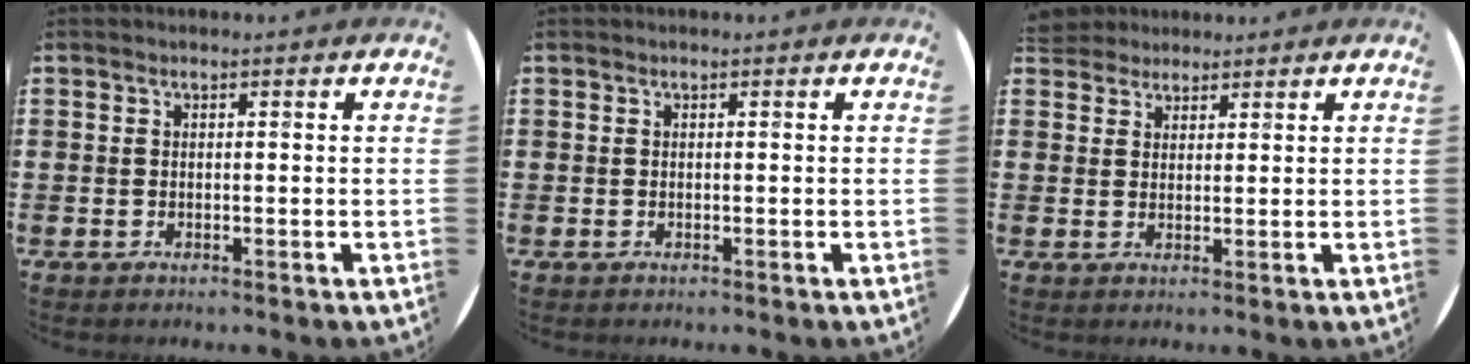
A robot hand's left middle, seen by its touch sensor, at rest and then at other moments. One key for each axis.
{"total": 0.0}
{"total": 2.9, "fx": 2.7, "fy": 1.1, "fz": -0.2, "tx": 0.005, "ty": -0.001, "tz": 0.051}